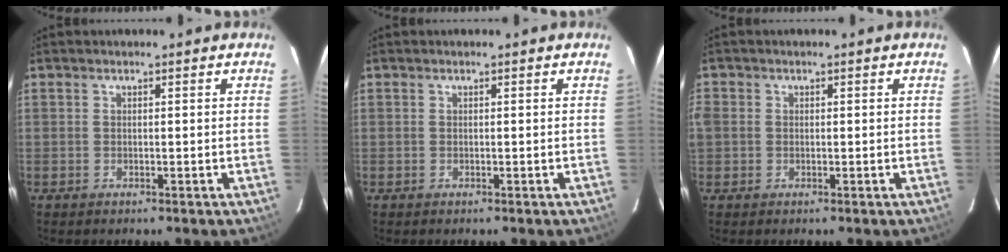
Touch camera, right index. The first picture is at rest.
{"total": 0.0}
{"total": 2.5, "force": [-0.6, 2.2, 1.1], "torque": [-0.023, -0.001, -0.016]}